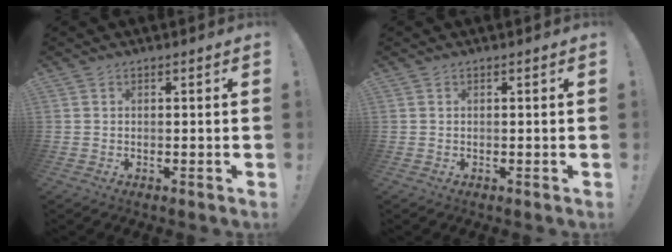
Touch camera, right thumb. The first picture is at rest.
{"total": 0.0}